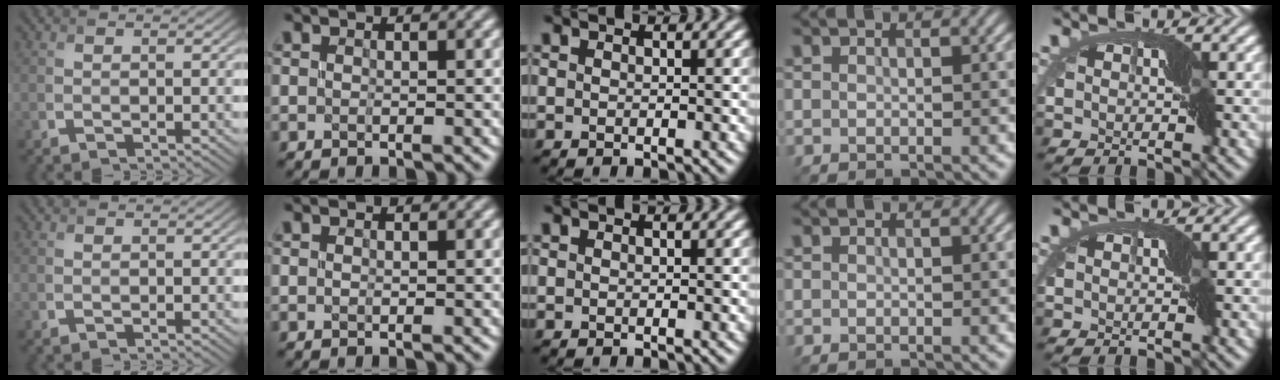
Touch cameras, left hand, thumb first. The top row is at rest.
{}